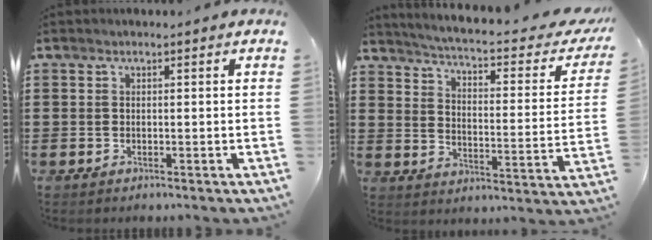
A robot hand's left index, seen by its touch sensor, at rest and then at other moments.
{"total": 3.7, "force": [2.9, -0.6, 2.3], "torque": [-0.061, -0.033, 0.039]}